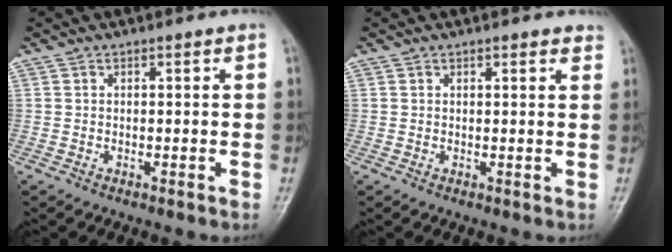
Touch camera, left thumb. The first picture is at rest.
{"total": 2.0, "force": [1.5, 0.7, 1.2], "torque": [-0.006, -0.003, 0.016]}